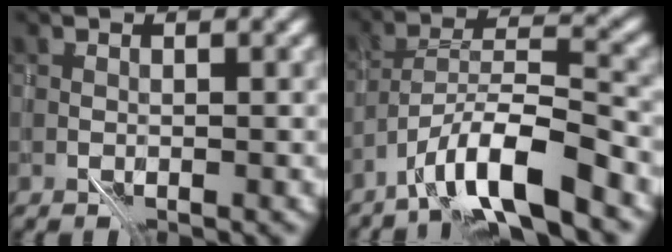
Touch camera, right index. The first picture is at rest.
{"total": 7.0, "force": [-5.0, 0.8, 4.9], "torque": [-0.082, 0.014, -0.089]}